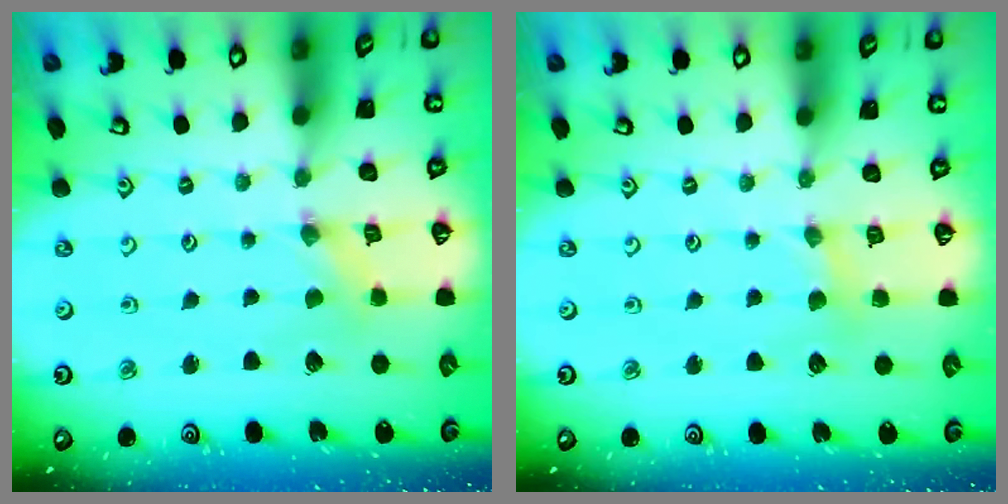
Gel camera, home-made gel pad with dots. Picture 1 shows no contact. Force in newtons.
{"total": 2.7, "press": 2.7, "slide": 0.4}